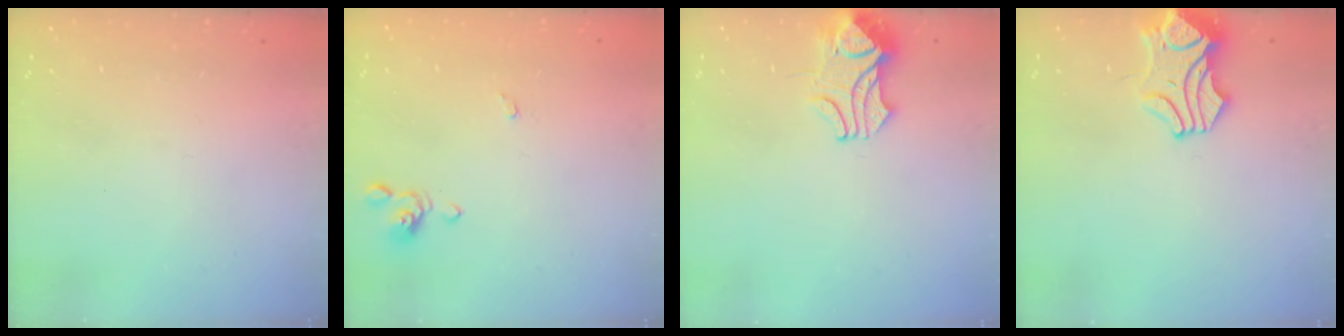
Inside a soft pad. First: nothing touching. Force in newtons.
{"total": 0.5, "press": 0.5, "slide": 0.2}
{"total": 2.1, "press": 1.9, "slide": 0.8}
{"total": 1.1, "press": 0.6, "slide": 0.9}